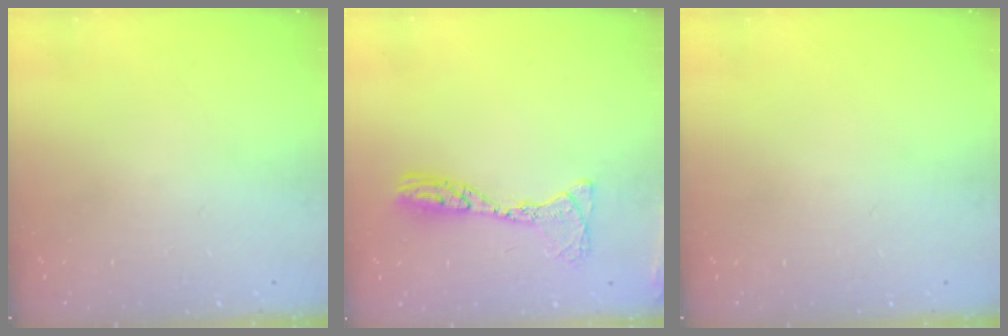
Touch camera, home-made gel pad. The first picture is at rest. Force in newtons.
{"total": 12.2, "press": 12.1, "slide": 1.3}
{"total": 0.0}